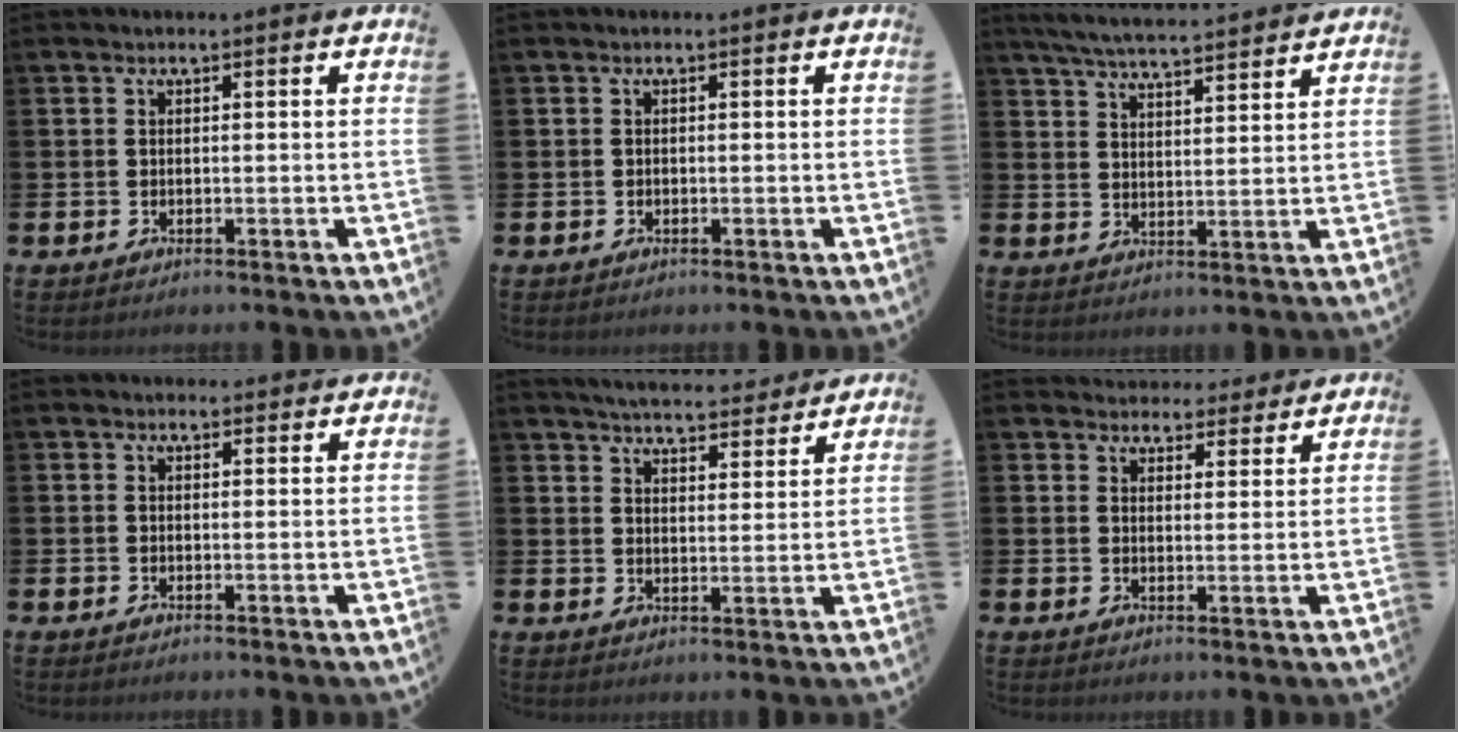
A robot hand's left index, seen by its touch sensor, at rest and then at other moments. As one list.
[{"total": 0.0}, {"total": 5.7, "force": [5.6, 0.1, 1.2], "torque": [-0.042, -0.033, 0.098]}, {"total": 1.0, "force": [0.9, 0.5, 0.1], "torque": [0.005, 0.003, 0.014]}, {"total": 5.4, "force": [5.3, 0.7, 0.8], "torque": [-0.023, -0.038, 0.093]}, {"total": 3.9, "force": [3.7, 1.2, -0.2], "torque": [0.001, -0.025, 0.066]}]